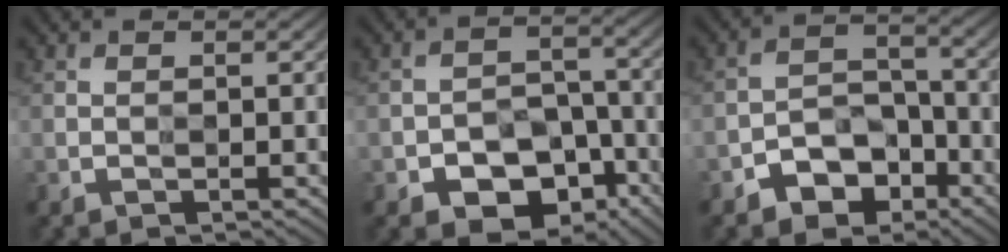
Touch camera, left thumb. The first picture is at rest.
{"total": 6.9, "force": [-4.6, 4.4, 2.6], "torque": [-0.032, -0.009, -0.078]}
{"total": 5.2, "force": [-3.8, 3.3, 1.1], "torque": [-0.006, 0.001, -0.078]}